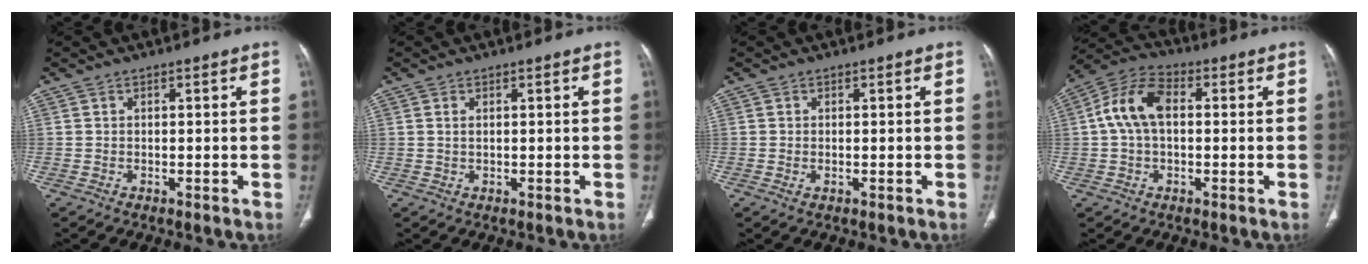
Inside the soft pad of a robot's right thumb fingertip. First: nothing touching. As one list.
[{"total": 0.9, "force": [0.3, 0.4, 0.7], "torque": [-0.021, 0.004, 0.009]}, {"total": 0.7, "force": [-0.2, 0.3, 0.5], "torque": [-0.013, -0.002, -0.001]}, {"total": 9.7, "force": [0.9, 6.0, 7.6], "torque": [-0.152, 0.028, 0.010]}]